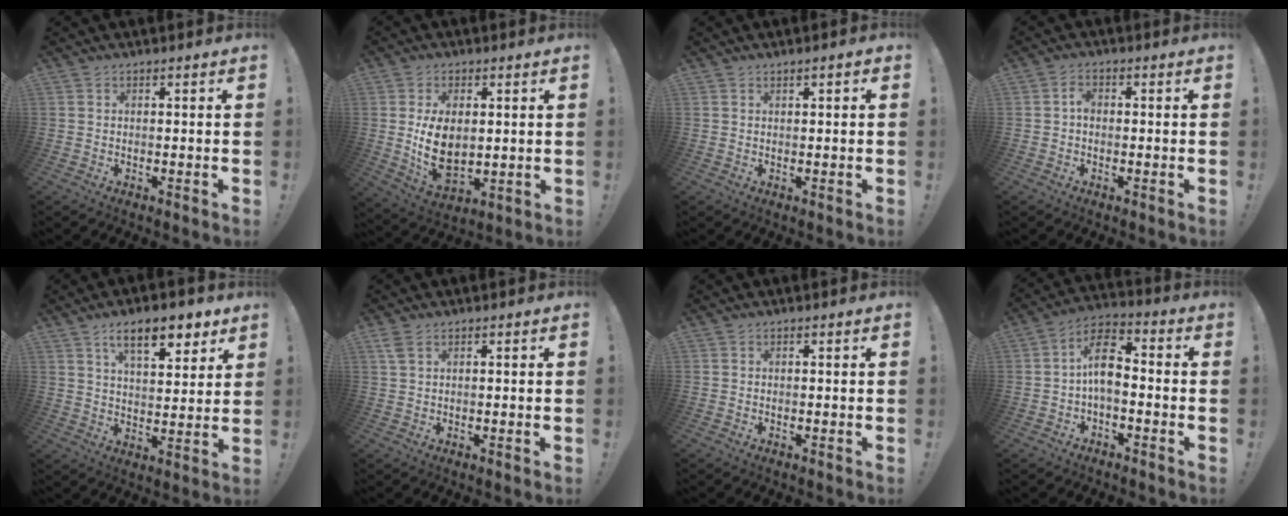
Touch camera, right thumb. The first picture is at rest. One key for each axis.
{"total": 10.4, "fx": 1.2, "fy": 6.7, "fz": 7.9, "tx": -0.143, "ty": -0.015, "tz": 0.022}
{"total": 1.0, "fx": 0.6, "fy": 0.4, "fz": 0.7, "tx": -0.007, "ty": 0.000, "tz": 0.009}
{"total": 2.4, "fx": -0.4, "fy": 1.7, "fz": 1.6, "tx": -0.030, "ty": 0.010, "tz": -0.008}
{"total": 12.3, "fx": 7.4, "fy": 4.6, "fz": 8.6, "tx": -0.125, "ty": -0.032, "tz": 0.125}
{"total": 2.9, "fx": 1.6, "fy": 1.1, "fz": 2.1, "tx": -0.037, "ty": -0.001, "tz": 0.028}
{"total": 0.0}
{"total": 10.6, "fx": 0.1, "fy": 7.2, "fz": 7.9, "tx": -0.138, "ty": 0.015, "tz": 0.005}